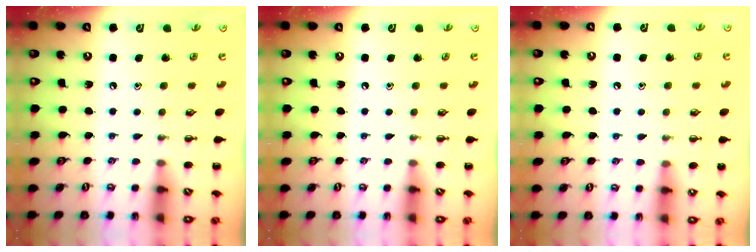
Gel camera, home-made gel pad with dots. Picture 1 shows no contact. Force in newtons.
{"total": 0.0}
{"total": 5.6, "press": 5.3, "slide": 1.7}